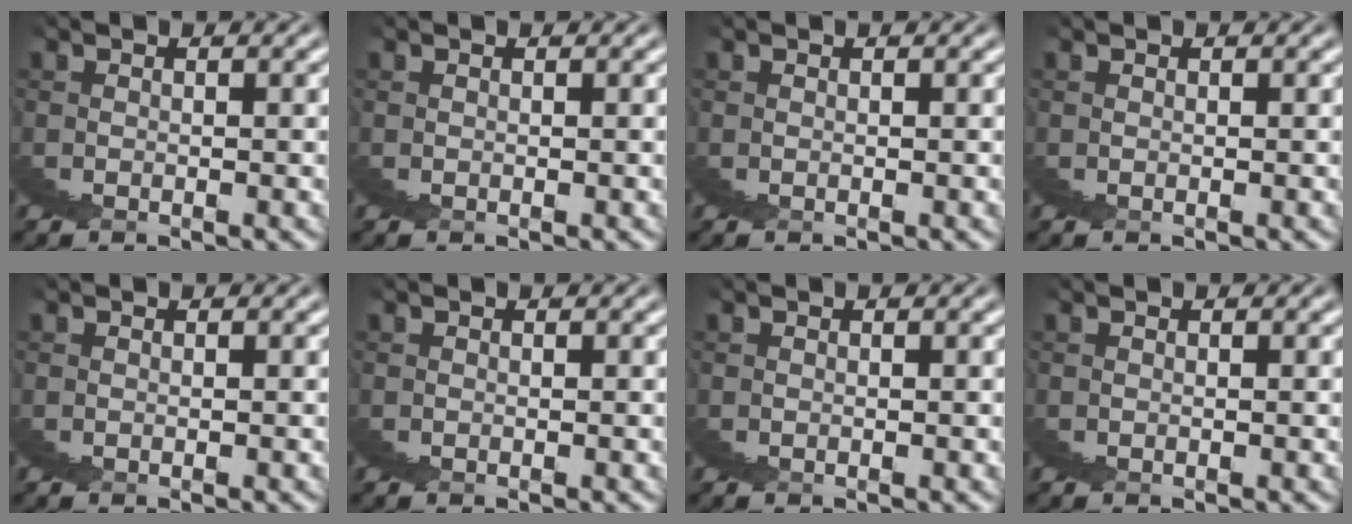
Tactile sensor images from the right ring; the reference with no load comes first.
{"total": 0.0}
{"total": 0.0}
{"total": 0.0}
{"total": 0.0}
{"total": 0.0}
{"total": 0.0}
{"total": 0.0}